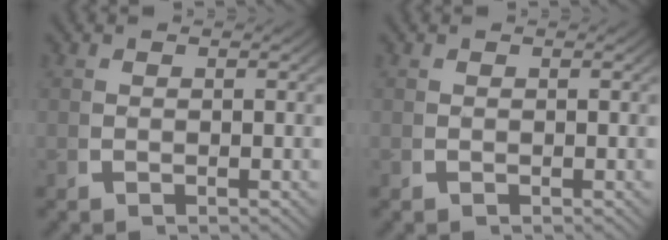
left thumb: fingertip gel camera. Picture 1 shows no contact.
{"total": 0.0}